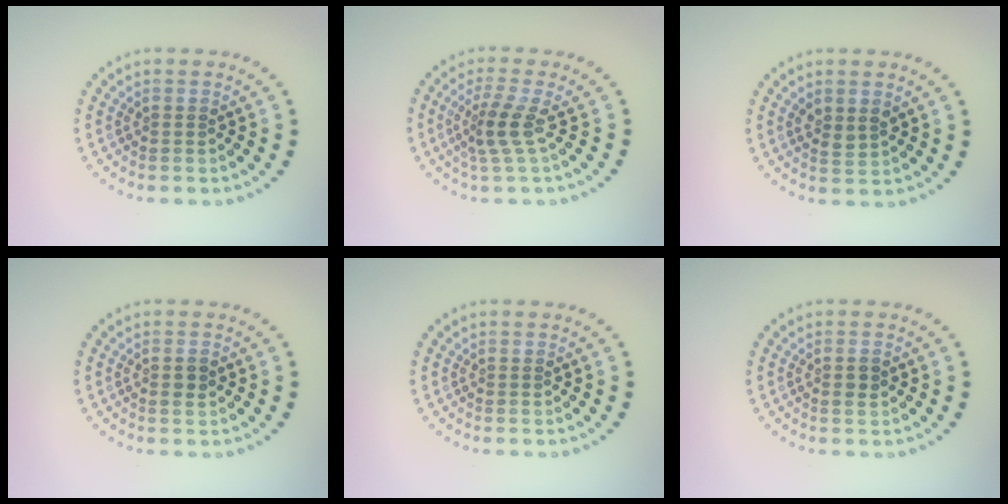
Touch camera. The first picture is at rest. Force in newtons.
{"total": 2.6, "press": 1.9, "slide": 1.8}
{"total": 1.6, "press": 1.6, "slide": 0.5}
{"total": 1.2, "press": 1.1, "slide": 0.3}
{"total": 0.0}
{"total": 1.2, "press": 1.1, "slide": 0.3}